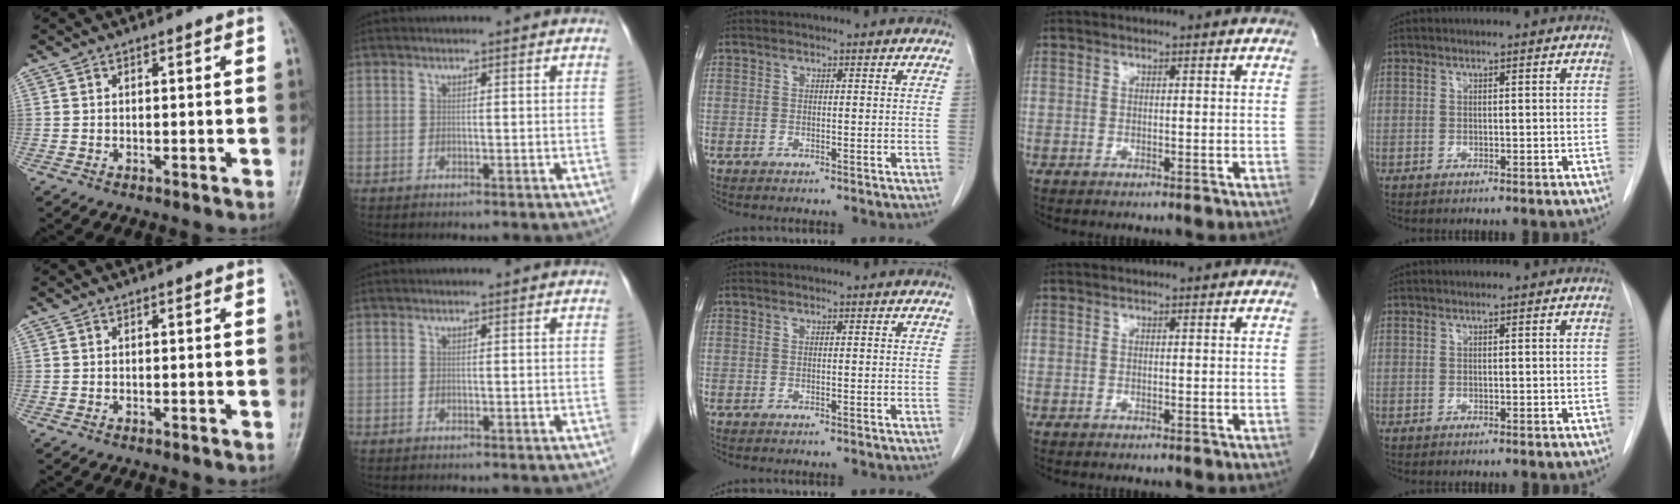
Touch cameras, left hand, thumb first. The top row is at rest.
{}